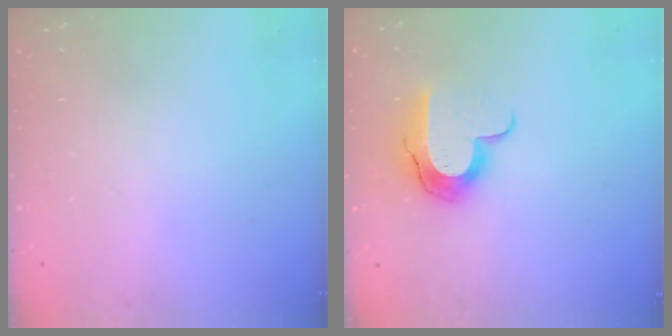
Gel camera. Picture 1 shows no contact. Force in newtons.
{"total": 10.8, "press": 10.7, "slide": 0.7}